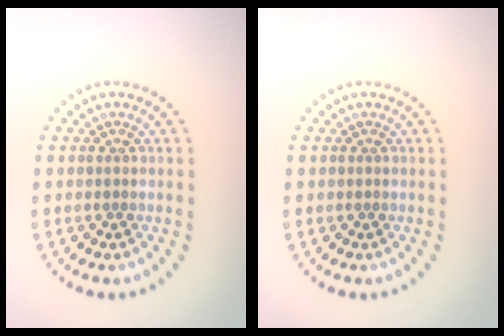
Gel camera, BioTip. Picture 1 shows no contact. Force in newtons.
{"total": 0.0}